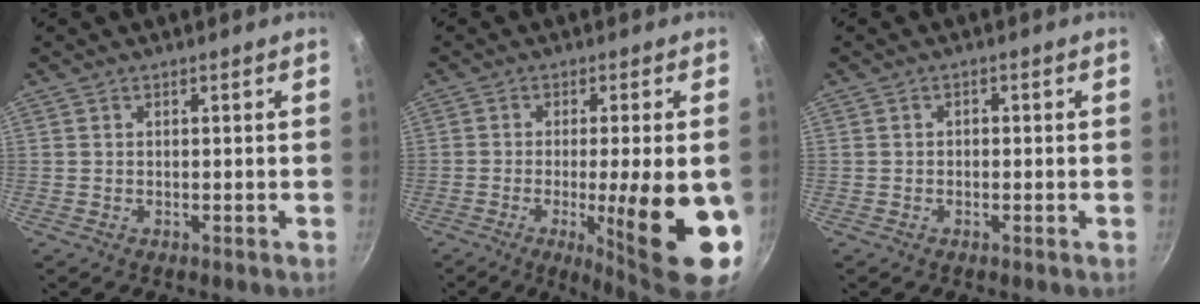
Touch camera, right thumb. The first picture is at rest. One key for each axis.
{"total": 17.8, "fx": -4.1, "fy": 3.7, "fz": 17.0, "tx": -0.225, "ty": -0.003, "tz": -0.051}
{"total": 1.0, "fx": -0.4, "fy": 0.8, "fz": 0.5, "tx": -0.007, "ty": 0.004, "tz": -0.006}